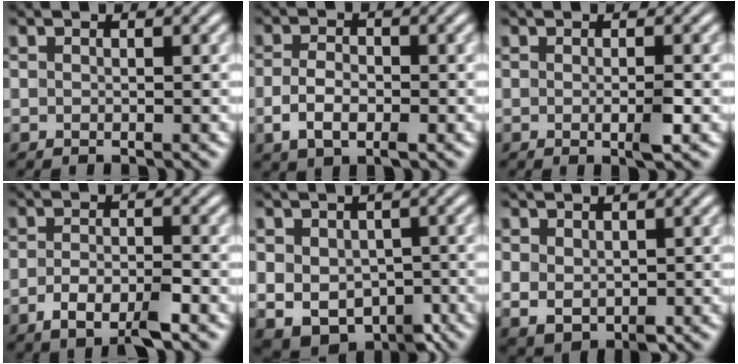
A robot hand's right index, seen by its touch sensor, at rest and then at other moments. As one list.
[{"total": 3.2, "force": [-1.4, 1.8, 2.3], "torque": [-0.044, -0.009, -0.022]}, {"total": 1.4, "force": [-0.4, 0.1, 1.4], "torque": [-0.018, 0.000, -0.012]}, {"total": 3.2, "force": [-2.2, 0.7, 2.3], "torque": [-0.037, -0.006, -0.039]}, {"total": 10.0, "force": [-4.4, 7.6, 4.7], "torque": [-0.114, -0.061, -0.049]}, {"total": 3.3, "force": [-0.2, 2.5, 2.1], "torque": [-0.052, -0.022, 0.017]}]